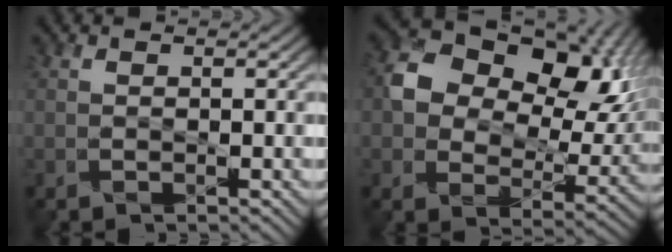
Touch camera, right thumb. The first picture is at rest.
{"total": 14.2, "force": [4.6, 9.7, 9.2], "torque": [-0.163, 0.001, 0.087]}